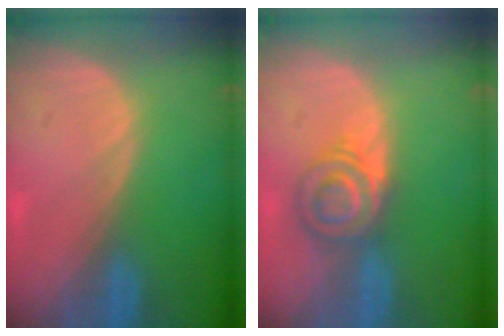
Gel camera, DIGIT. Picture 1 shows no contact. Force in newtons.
{"total": 5.7, "press": 5.6, "slide": 1.0}